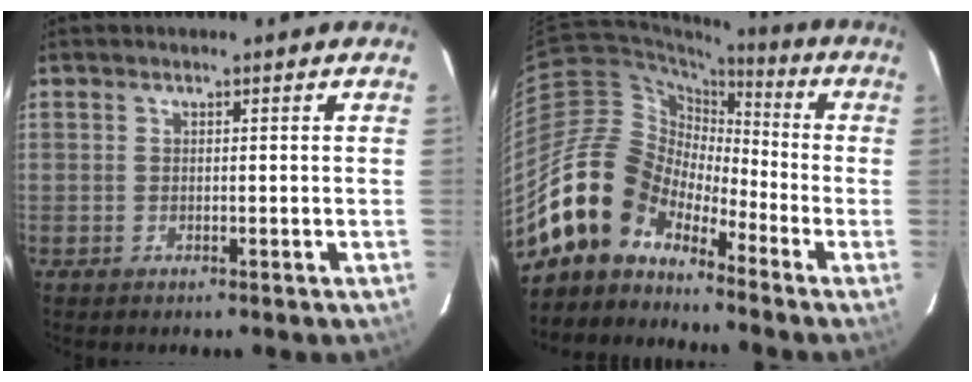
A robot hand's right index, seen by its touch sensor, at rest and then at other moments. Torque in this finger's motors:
{"motor_torque": [0.62, -0.66, 0.00, -0.21]}